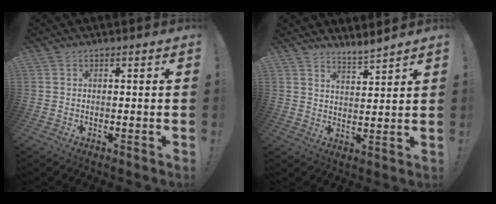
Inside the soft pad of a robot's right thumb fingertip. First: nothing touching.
{"total": 5.0, "force": [4.8, 0.6, 1.1], "torque": [-0.009, -0.035, 0.086]}